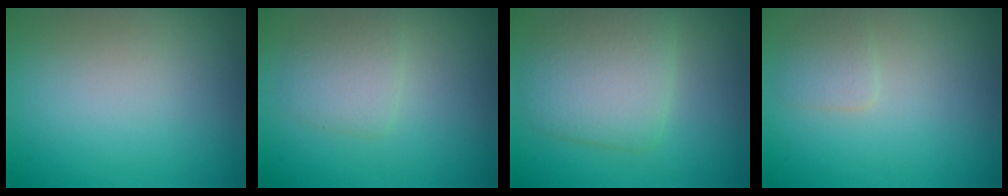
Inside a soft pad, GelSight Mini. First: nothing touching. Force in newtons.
{"total": 2.3, "press": 2.3, "slide": 0.0}
{"total": 5.0, "press": 5.0, "slide": 0.2}
{"total": 1.6, "press": 1.6, "slide": 0.1}